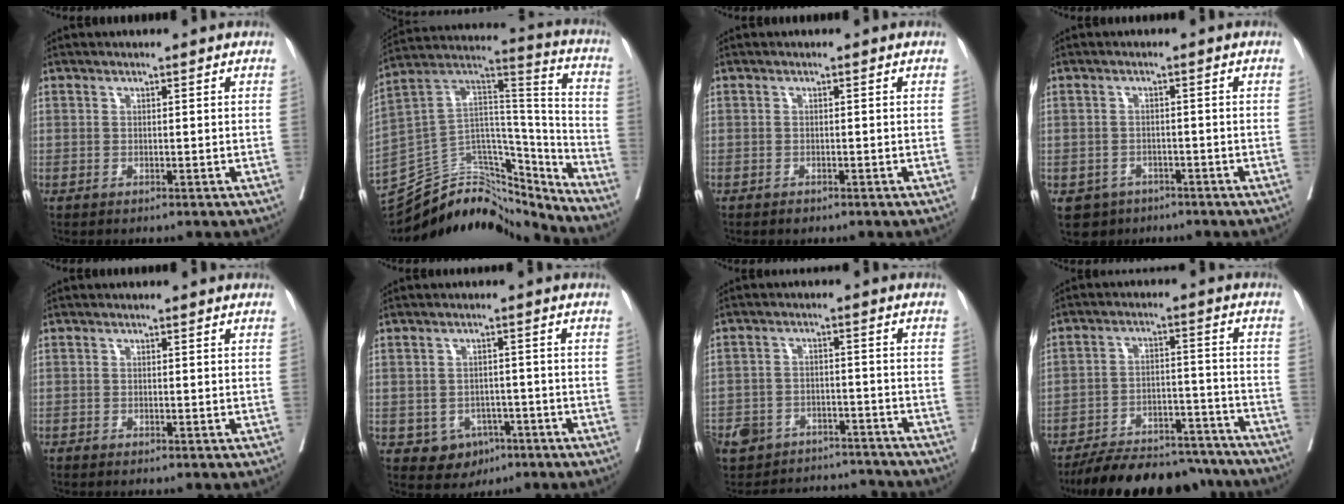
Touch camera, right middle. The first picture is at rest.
{"total": 20.5, "force": [-19.1, 5.4, 5.0], "torque": [-0.089, 0.069, -0.315]}
{"total": 0.5, "force": [-0.4, 0.2, 0.1], "torque": [-0.008, -0.001, -0.007]}
{"total": 4.0, "force": [-2.5, 3.1, 0.5], "torque": [-0.008, 0.005, -0.036]}
{"total": 0.9, "force": [-0.8, 0.0, 0.3], "torque": [-0.005, -0.001, -0.015]}
{"total": 4.7, "force": [-2.3, 3.8, 1.3], "torque": [-0.011, 0.008, -0.023]}
{"total": 15.5, "force": [-13.9, 6.0, 3.5], "torque": [-0.069, 0.024, -0.184]}
{"total": 20.3, "force": [-18.4, 5.8, 6.5], "torque": [-0.090, 0.013, -0.257]}